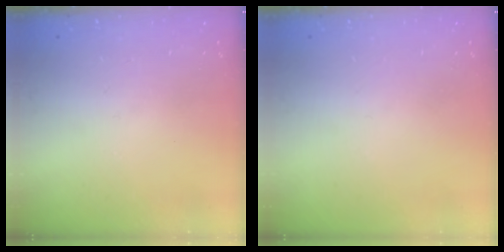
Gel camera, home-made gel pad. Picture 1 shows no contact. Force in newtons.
{"total": 0.0}